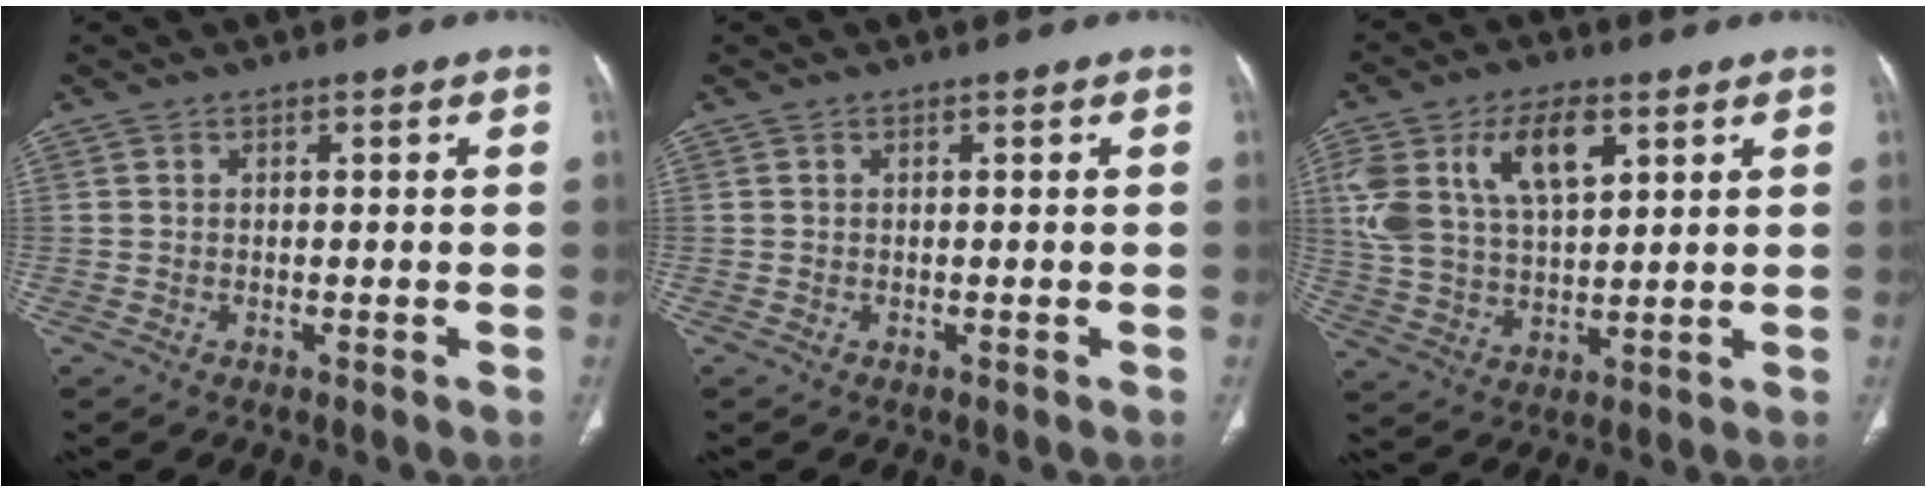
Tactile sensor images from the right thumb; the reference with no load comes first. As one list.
[{"total": 0.0}, {"total": 15.3, "force": [6.2, 8.1, 11.4], "torque": [-0.211, -0.004, 0.123]}]